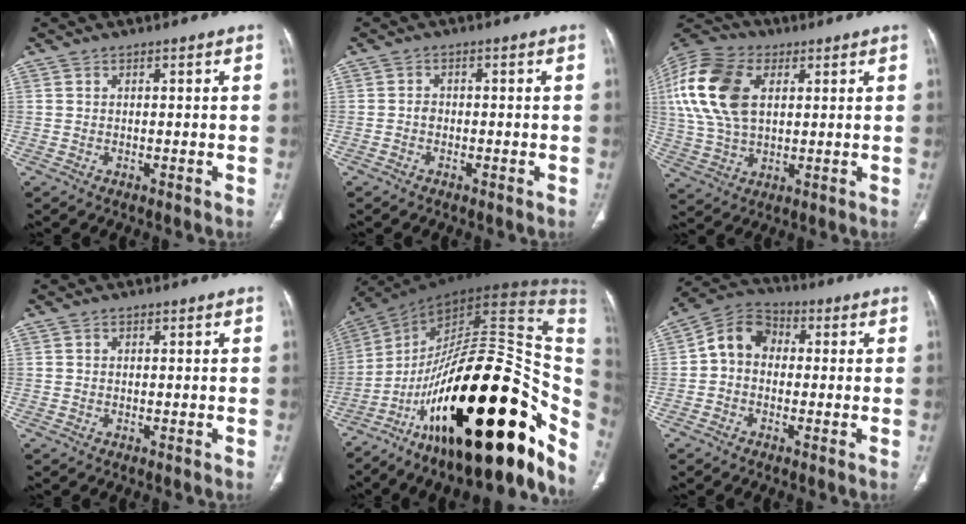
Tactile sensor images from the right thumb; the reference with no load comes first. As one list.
[{"total": 1.2, "force": [-0.5, 0.9, 0.5], "torque": [-0.002, 0.005, -0.013]}, {"total": 19.6, "force": [4.8, 12.5, 14.3], "torque": [-0.311, 0.006, 0.085]}, {"total": 0.5, "force": [0.2, 0.4, 0.2], "torque": [0.001, 0.000, 0.002]}, {"total": 43.8, "force": [-12.5, 17.7, 38.1], "torque": [-0.469, 0.083, -0.191]}, {"total": 8.0, "force": [-0.1, 6.5, 4.7], "torque": [-0.064, 0.028, -0.018]}]